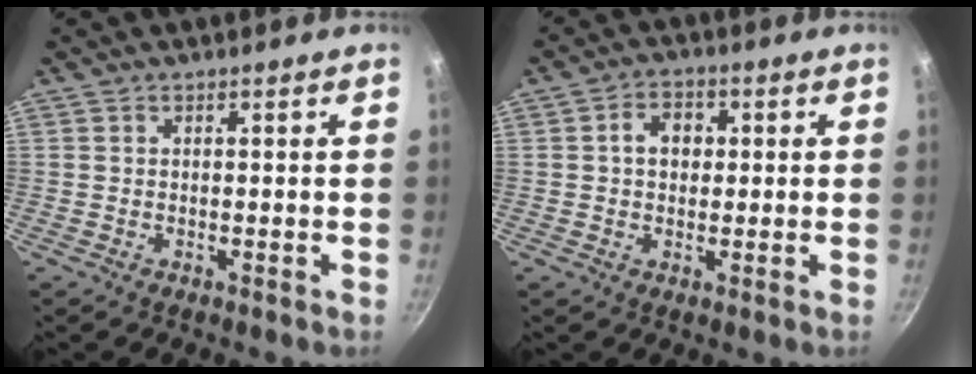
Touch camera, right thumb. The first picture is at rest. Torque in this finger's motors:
{"motor_torque": [0.47, 0.63, 0.64, -0.15, 0.05]}